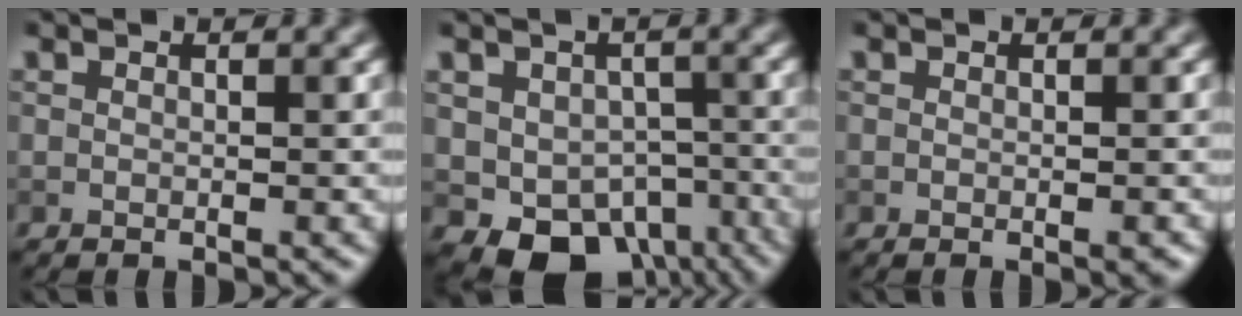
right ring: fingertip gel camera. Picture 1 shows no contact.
{"total": 8.1, "force": [-4.1, 5.5, 4.3], "torque": [-0.058, -0.022, -0.053]}
{"total": 0.6, "force": [-0.3, 0.1, 0.5], "torque": [-0.006, 0.000, -0.003]}